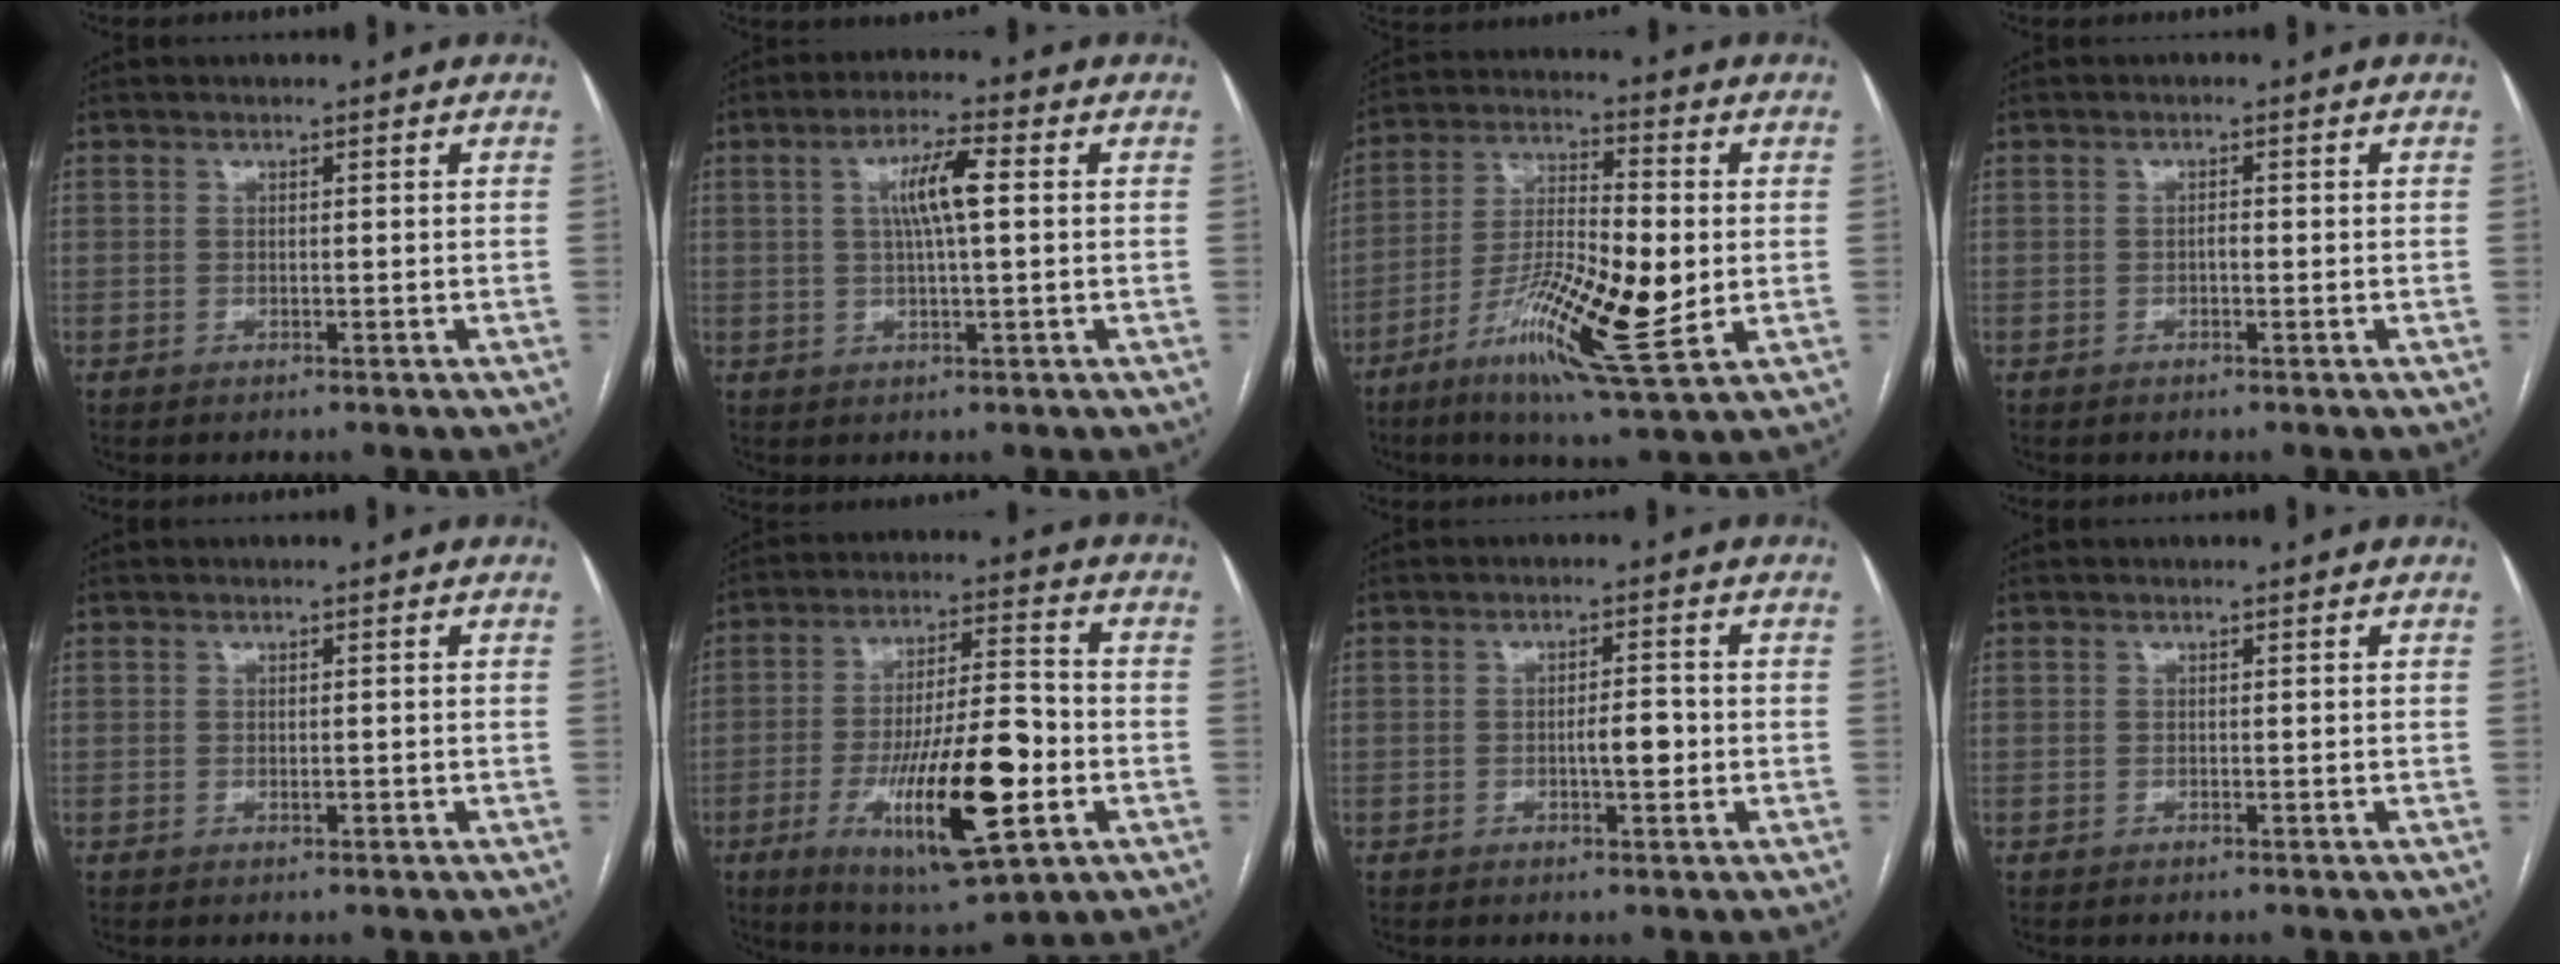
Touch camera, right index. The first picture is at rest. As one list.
[{"total": 6.2, "force": [1.2, 0.7, 6.0], "torque": [-0.113, 0.010, 0.021]}, {"total": 16.3, "force": [-4.3, 2.9, 15.5], "torque": [-0.292, -0.014, -0.071]}, {"total": 0.9, "force": [-0.3, 0.3, 0.8], "torque": [-0.013, 0.003, -0.006]}, {"total": 0.8, "force": [-0.2, 0.3, 0.7], "torque": [-0.011, -0.001, -0.001]}, {"total": 18.3, "force": [-5.5, 3.8, 17.0], "torque": [-0.304, -0.010, -0.082]}, {"total": 3.5, "force": [-0.7, 0.9, 3.3], "torque": [-0.051, 0.002, -0.009]}, {"total": 0.0}]